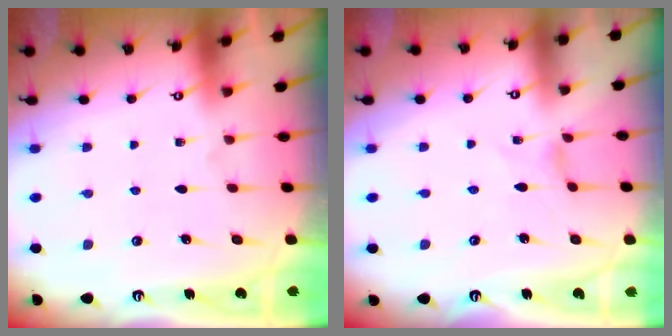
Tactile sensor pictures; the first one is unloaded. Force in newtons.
{"total": 0.0}